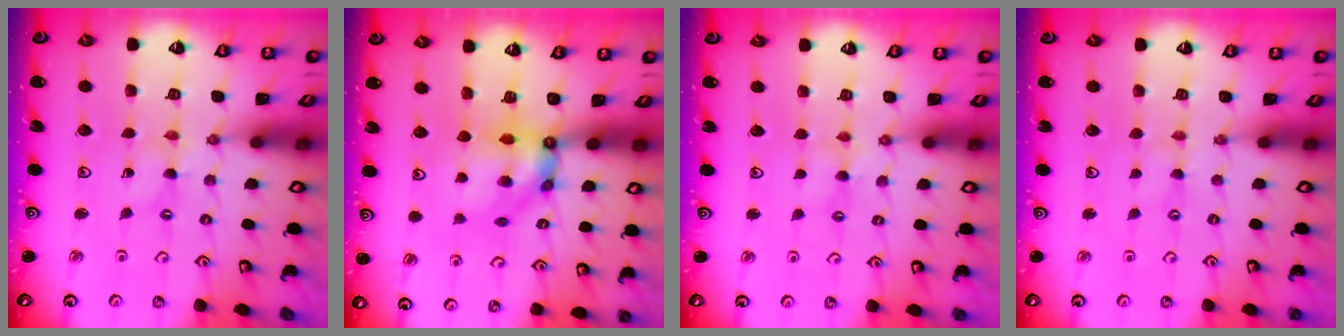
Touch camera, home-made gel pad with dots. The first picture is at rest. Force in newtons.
{"total": 9.4, "press": 9.3, "slide": 0.8}
{"total": 2.8, "press": 2.8, "slide": 0.4}
{"total": 0.8, "press": 0.8, "slide": 0.2}